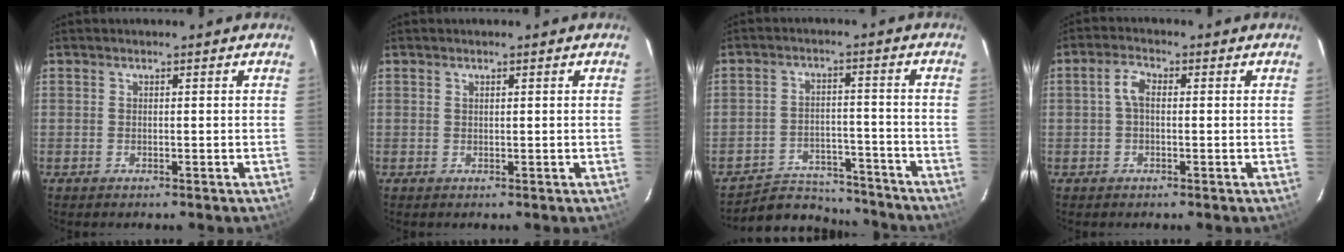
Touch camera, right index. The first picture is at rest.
{"total": 0.0}
{"total": 12.7, "force": [-11.7, 4.5, 1.9], "torque": [-0.050, 0.028, -0.161]}
{"total": 3.0, "force": [0.0, 1.7, 2.5], "torque": [-0.053, 0.011, 0.001]}